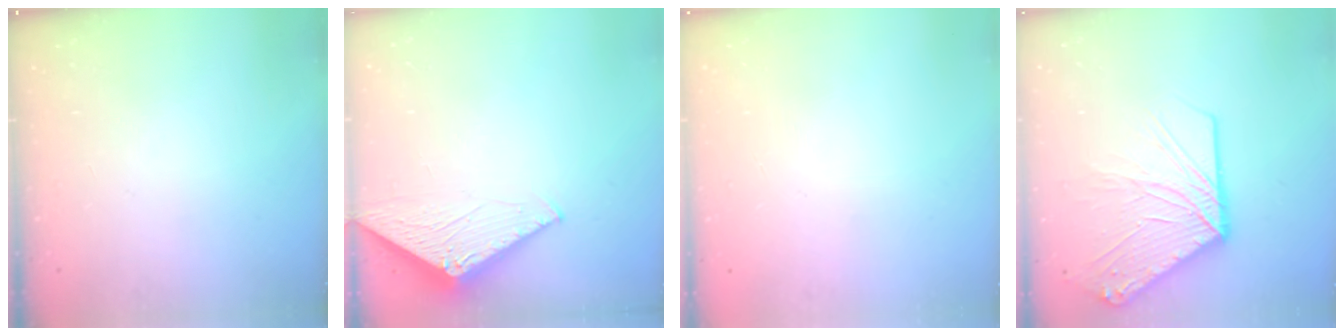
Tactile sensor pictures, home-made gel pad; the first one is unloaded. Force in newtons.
{"total": 2.9, "press": 2.9, "slide": 0.3}
{"total": 0.0}
{"total": 16.8, "press": 16.7, "slide": 2.2}